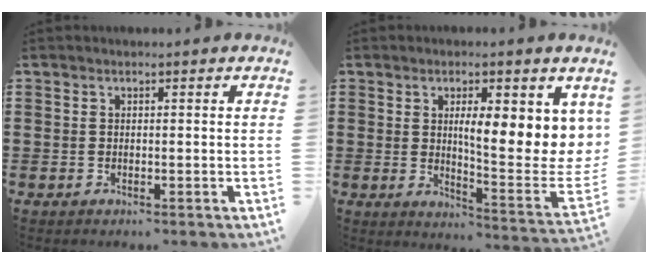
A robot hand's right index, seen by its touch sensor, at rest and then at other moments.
{"total": 8.8, "force": [3.0, 2.6, 7.8], "torque": [-0.117, -0.027, 0.042]}